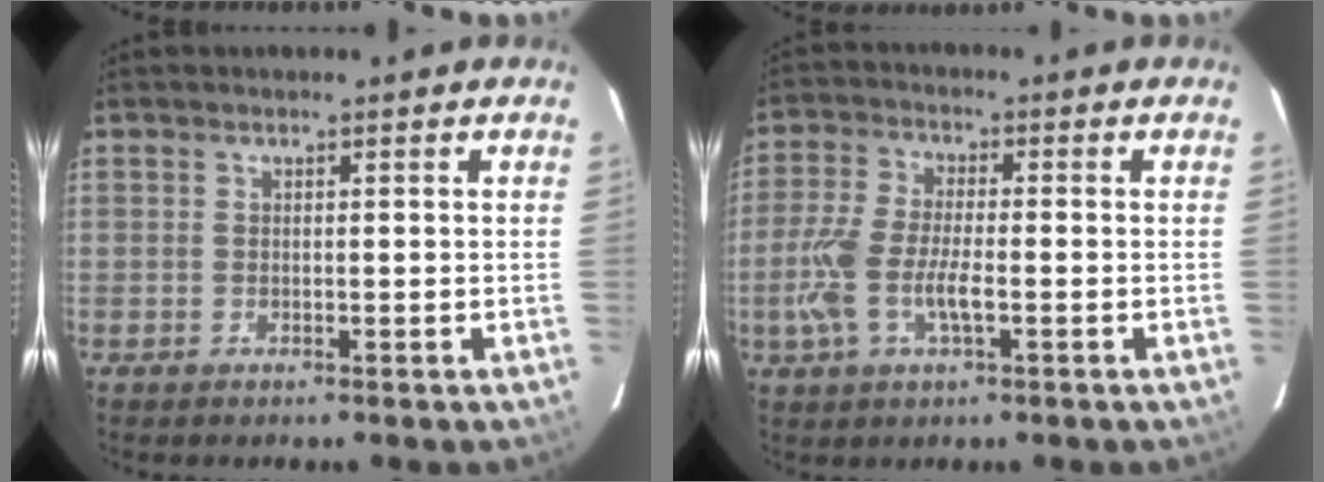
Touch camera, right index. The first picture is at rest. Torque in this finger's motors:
{"motor_torque": [1.14, -0.20, 0.62, 0.17]}